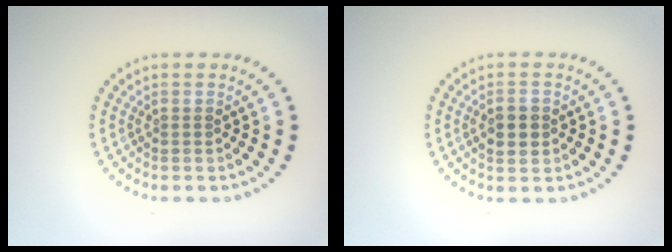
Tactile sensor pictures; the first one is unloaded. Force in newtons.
{"total": 2.5, "press": 2.4, "slide": 0.2}